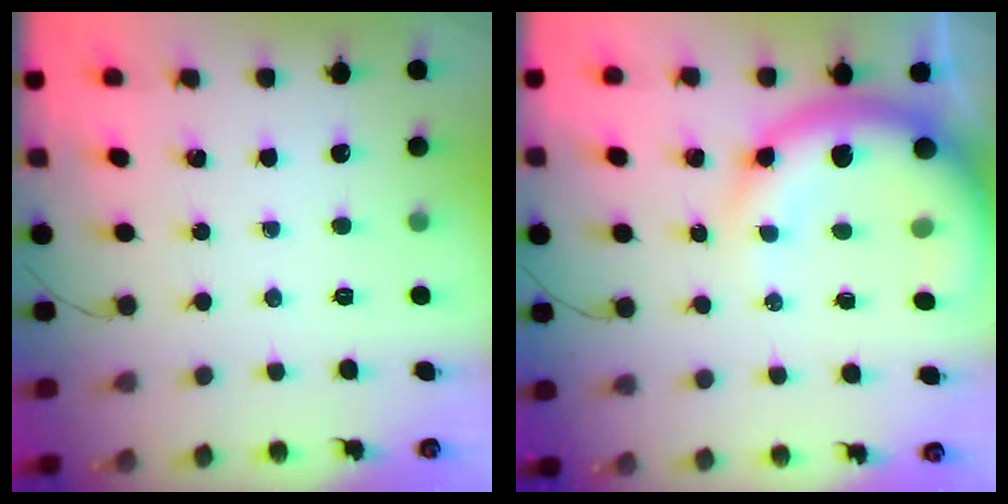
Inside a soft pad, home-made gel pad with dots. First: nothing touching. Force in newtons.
{"total": 15.9, "press": 15.6, "slide": 3.1}